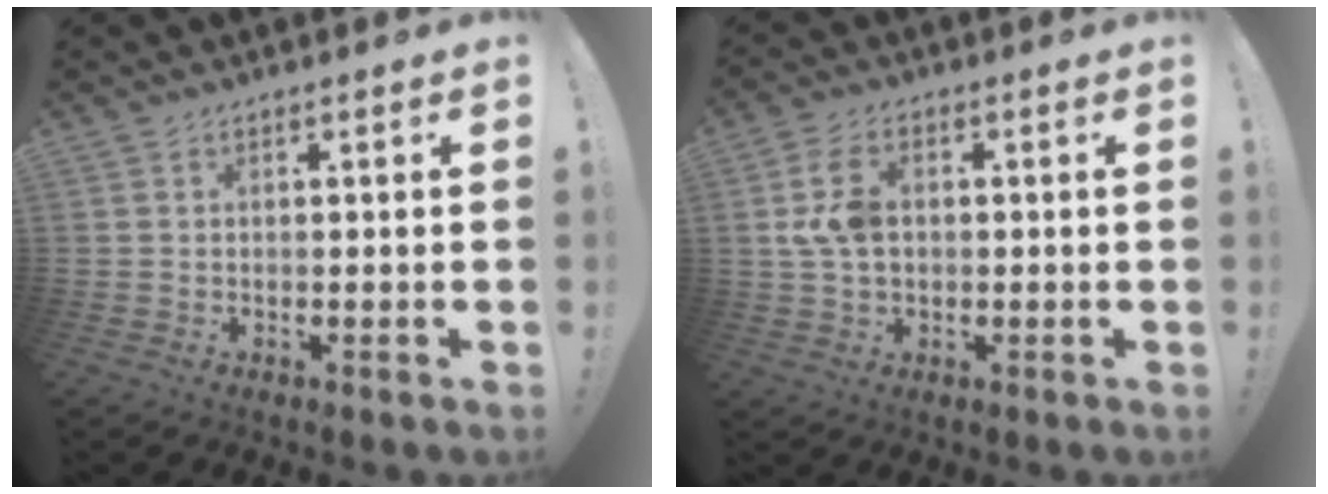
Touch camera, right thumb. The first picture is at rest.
{"total": 8.8, "force": [1.0, 5.9, 6.4], "torque": [-0.127, 0.009, 0.021]}